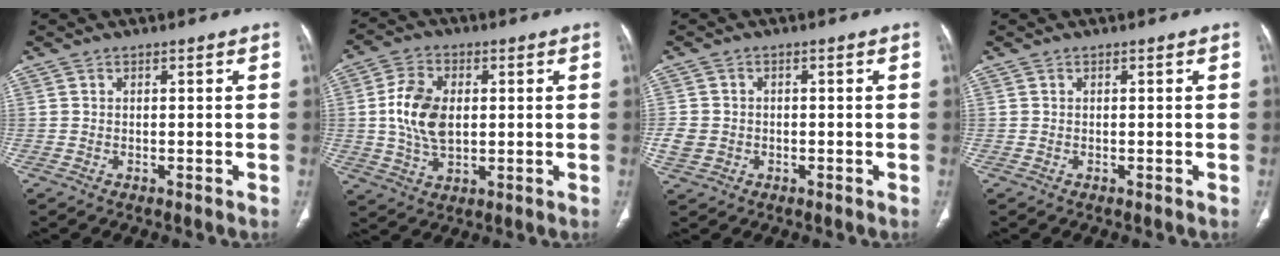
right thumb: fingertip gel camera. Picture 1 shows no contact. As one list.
[{"total": 10.3, "force": [0.8, 6.6, 7.8], "torque": [-0.144, 0.000, 0.018]}, {"total": 4.3, "force": [-0.9, 3.8, 1.8], "torque": [-0.034, 0.009, -0.011]}, {"total": 0.0}]